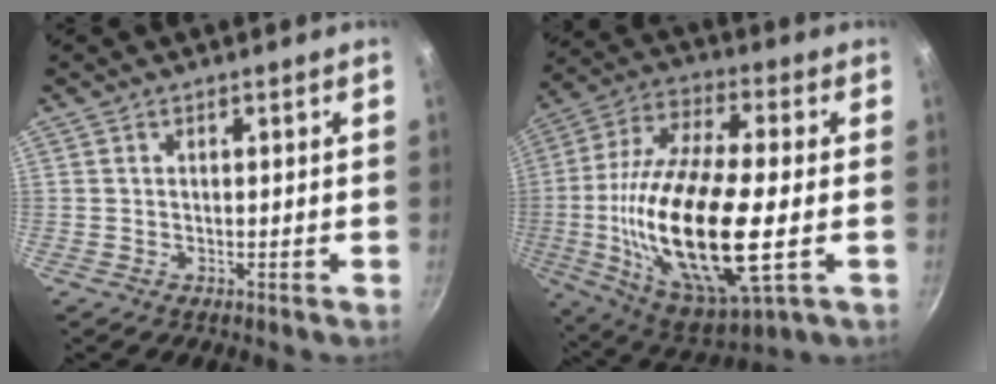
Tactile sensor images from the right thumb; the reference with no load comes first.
{"total": 26.3, "force": [-3.5, 9.4, 24.3], "torque": [-0.478, 0.005, -0.065]}